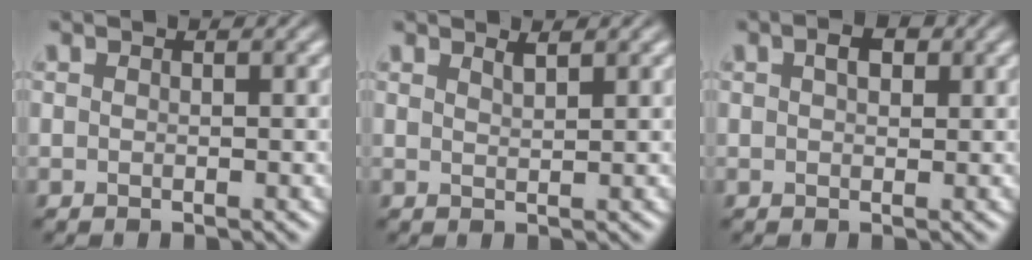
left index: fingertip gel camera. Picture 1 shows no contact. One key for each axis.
{"total": 1.1, "fx": 0.9, "fy": 0.3, "fz": 0.6, "tx": -0.005, "ty": 0.001, "tz": 0.015}
{"total": 1.9, "fx": 0.7, "fy": 1.1, "fz": 1.4, "tx": -0.022, "ty": 0.005, "tz": 0.010}